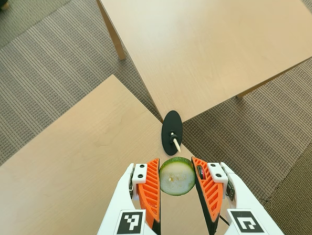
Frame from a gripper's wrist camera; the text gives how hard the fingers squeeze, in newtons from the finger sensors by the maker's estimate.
{"total": 11.5, "left": 12.1, "right": 10.8}